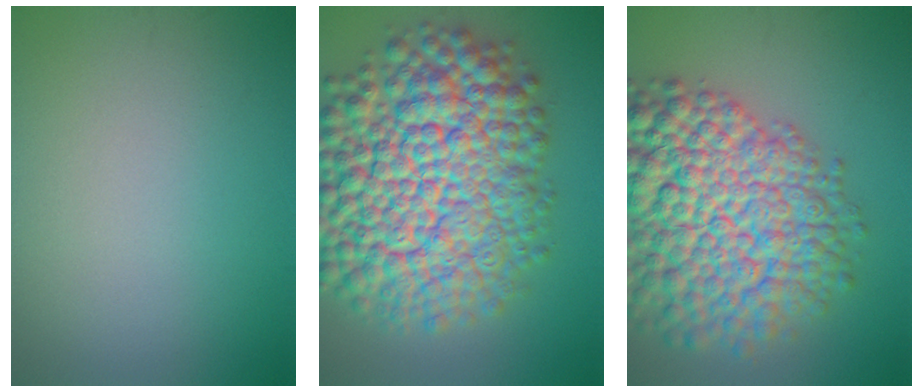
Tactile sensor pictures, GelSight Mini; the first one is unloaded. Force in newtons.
{"total": 15.3, "press": 15.2, "slide": 0.5}
{"total": 13.3, "press": 13.3, "slide": 0.5}